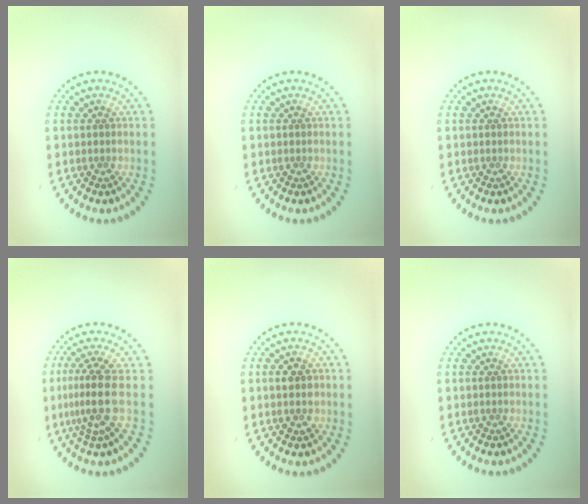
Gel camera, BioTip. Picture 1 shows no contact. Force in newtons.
{"total": 0.0}
{"total": 0.0}
{"total": 3.5, "press": 2.6, "slide": 2.4}
{"total": 2.4, "press": 2.4, "slide": 0.1}
{"total": 0.0}